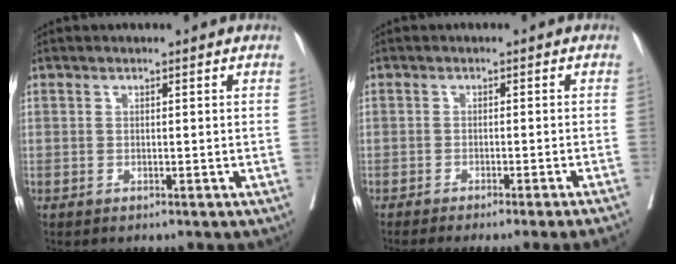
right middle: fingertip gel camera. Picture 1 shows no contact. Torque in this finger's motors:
{"motor_torque": [1.08, -1.06, 0.14, 0.05]}